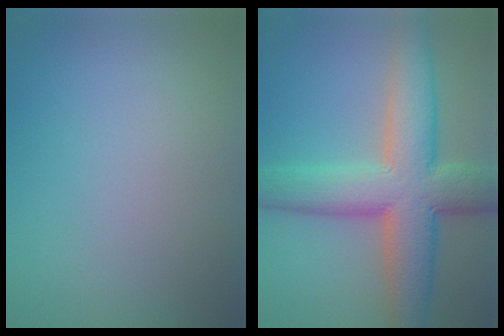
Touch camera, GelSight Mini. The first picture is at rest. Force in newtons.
{"total": 10.7, "press": 10.7, "slide": 0.4}